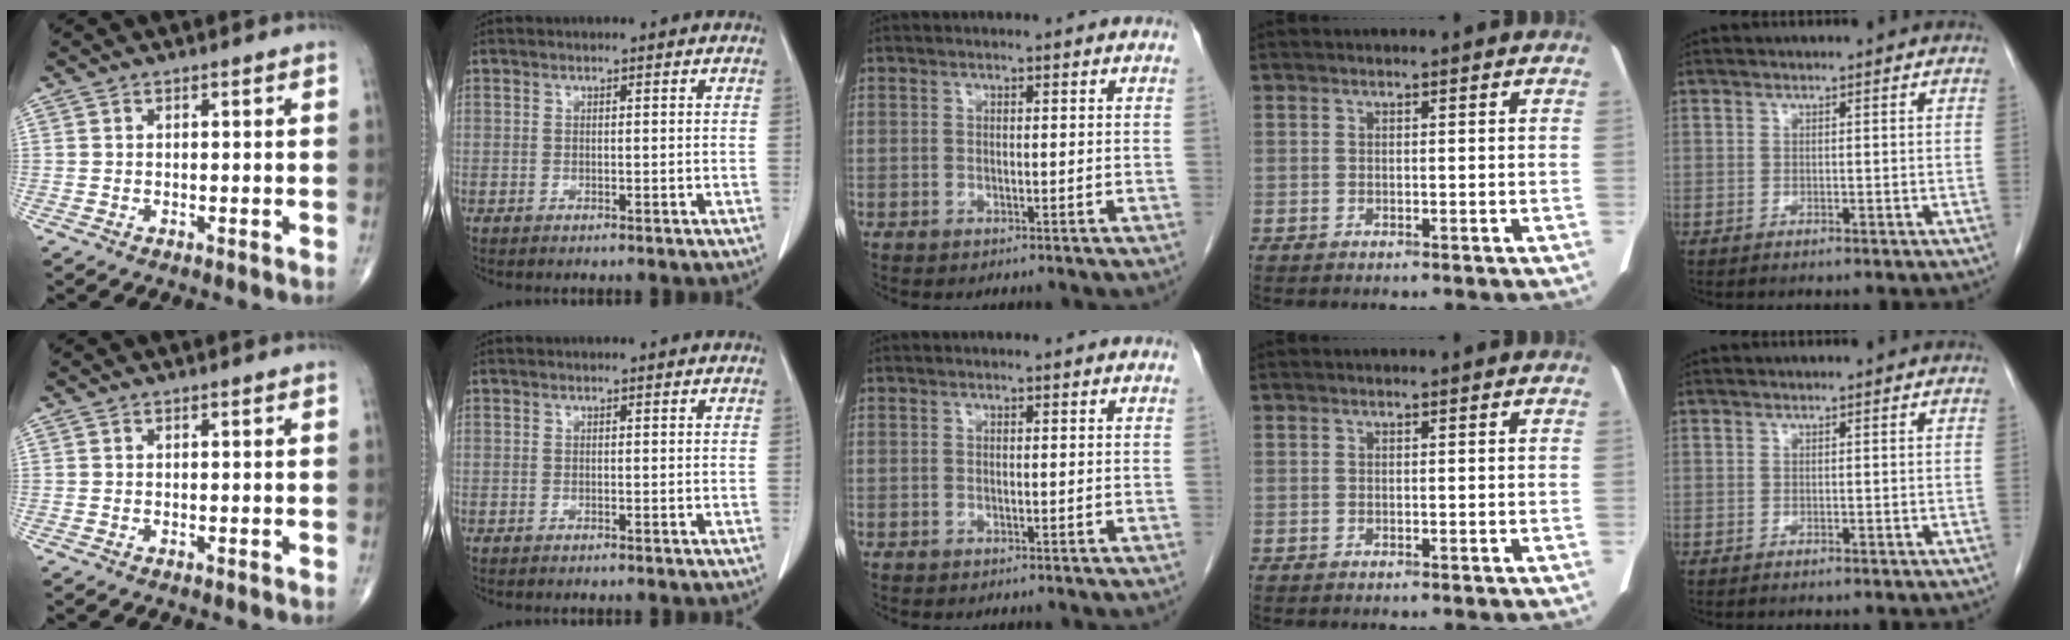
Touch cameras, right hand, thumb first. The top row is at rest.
{}